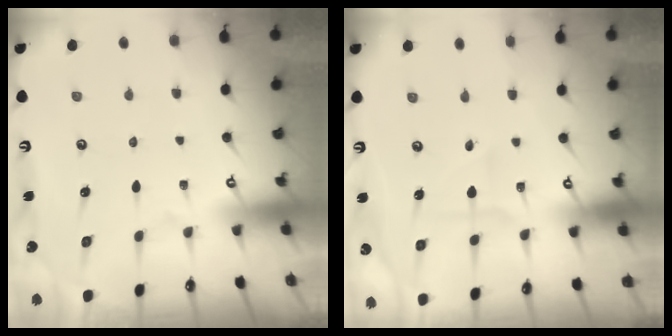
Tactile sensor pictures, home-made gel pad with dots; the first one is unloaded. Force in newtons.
{"total": 2.9, "press": 2.9, "slide": 0.3}